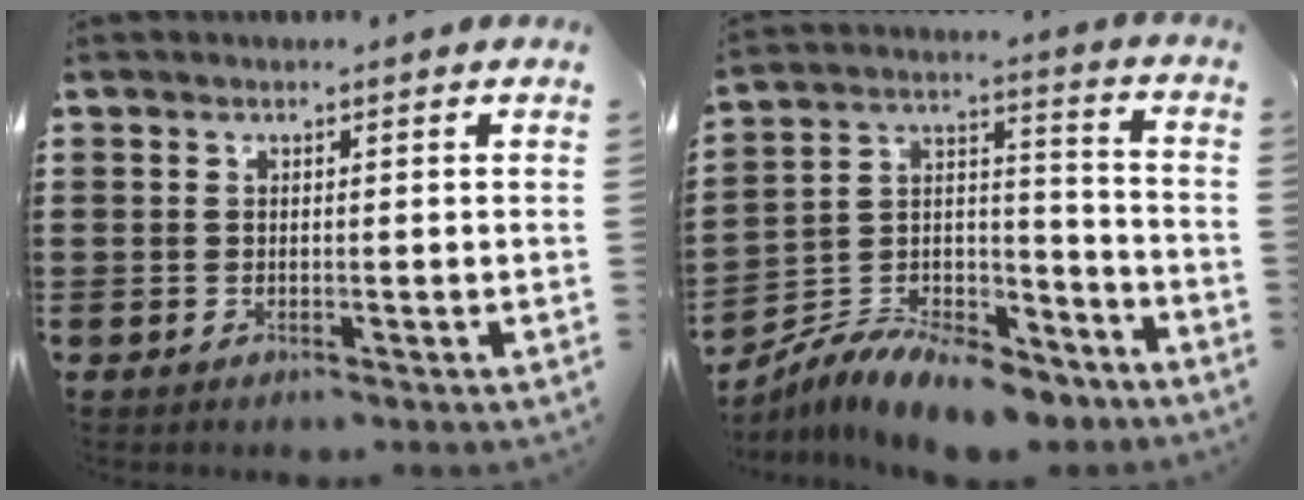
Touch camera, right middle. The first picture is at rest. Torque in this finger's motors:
{"motor_torque": [2.14, 0.00, 0.53, 0.16]}